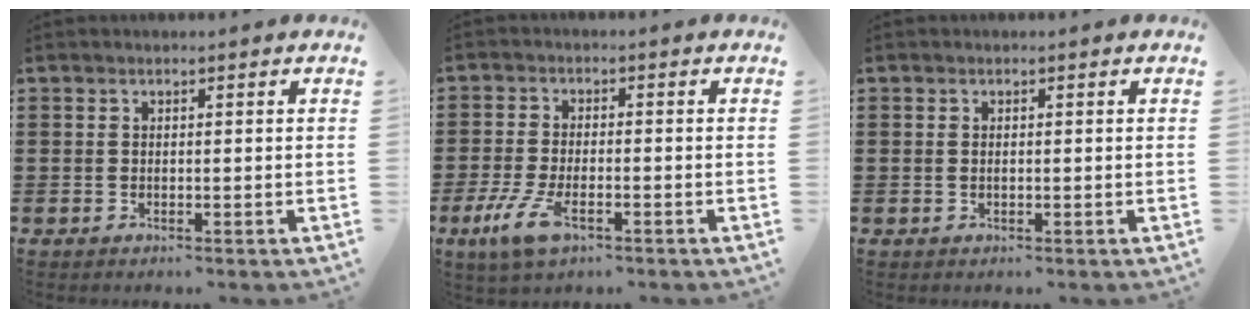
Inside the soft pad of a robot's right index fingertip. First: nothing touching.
{"total": 5.5, "force": [-2.7, 1.9, 4.4], "torque": [-0.113, -0.015, -0.055]}
{"total": 0.5, "force": [0.0, 0.2, 0.5], "torque": [-0.012, -0.001, 0.001]}